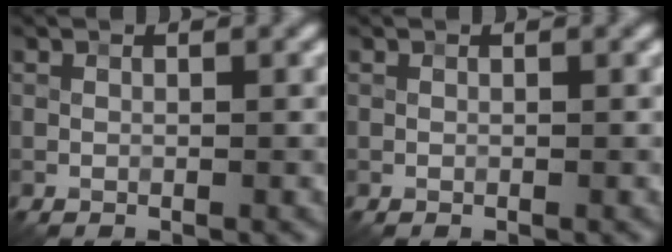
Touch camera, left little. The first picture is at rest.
{"total": 0.0}